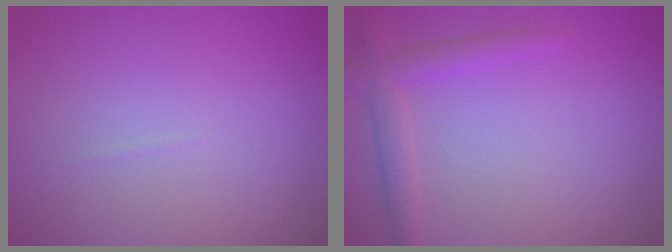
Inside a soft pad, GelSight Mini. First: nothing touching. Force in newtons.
{"total": 2.3, "press": 2.3, "slide": 0.1}